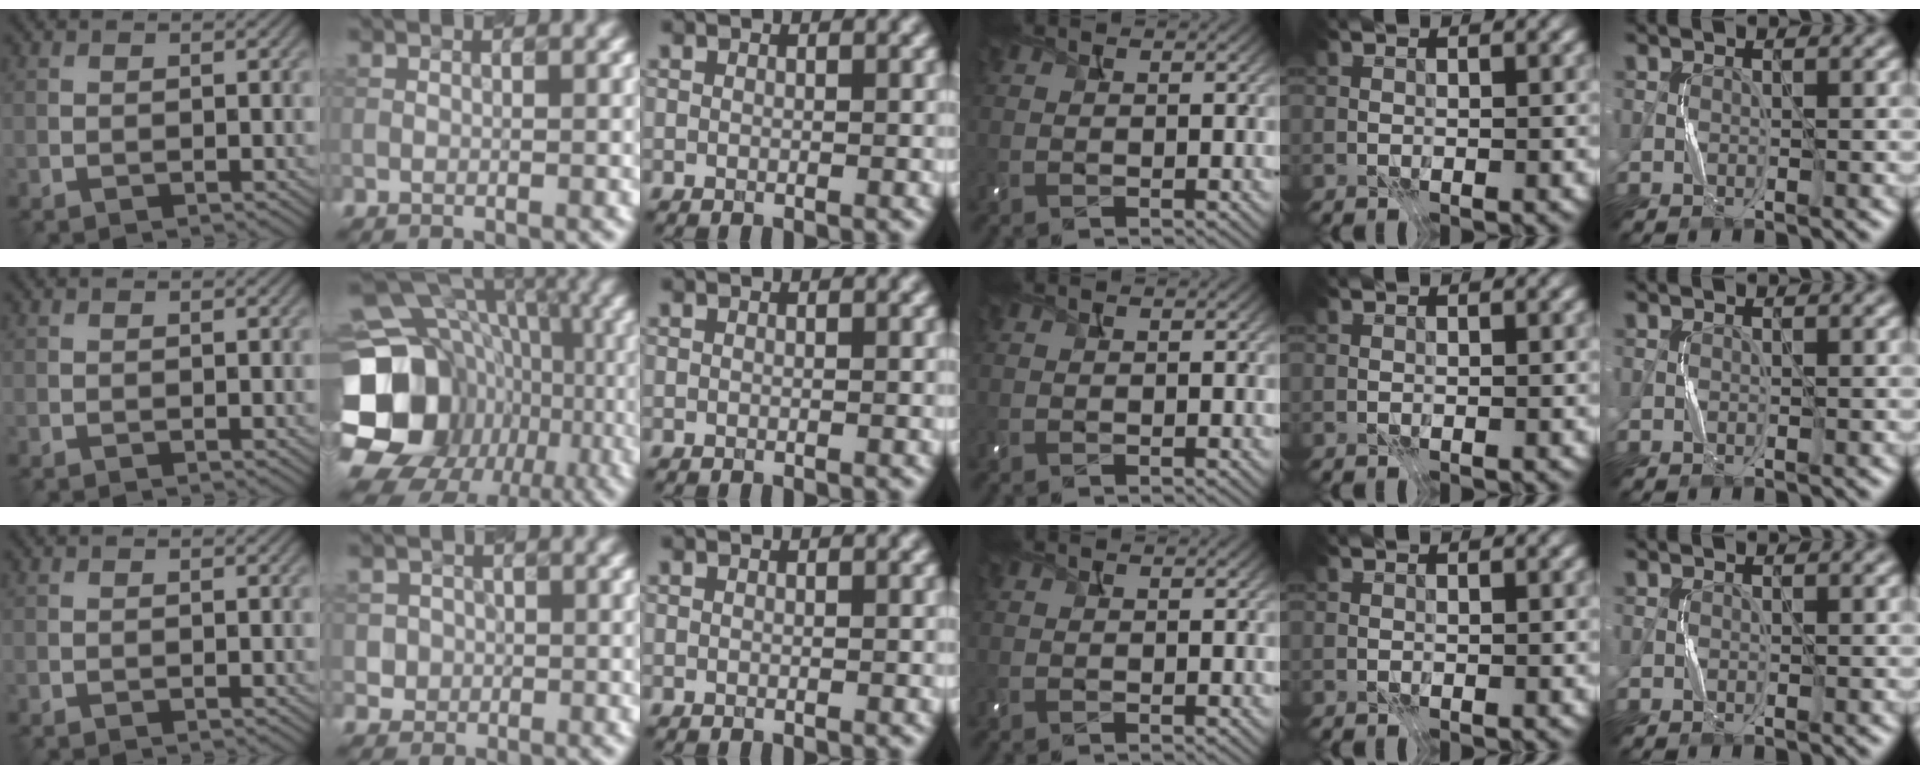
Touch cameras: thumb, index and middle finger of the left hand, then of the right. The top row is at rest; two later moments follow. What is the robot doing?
{"motion": "press", "object": "camera"}